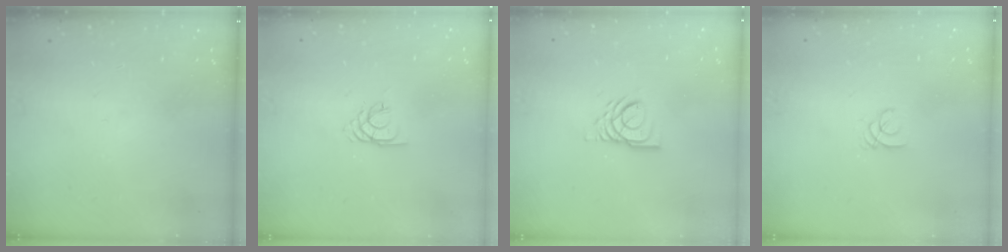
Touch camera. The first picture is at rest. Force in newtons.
{"total": 1.7, "press": 1.7, "slide": 0.4}
{"total": 7.5, "press": 7.5, "slide": 0.7}
{"total": 1.4, "press": 1.4, "slide": 0.1}